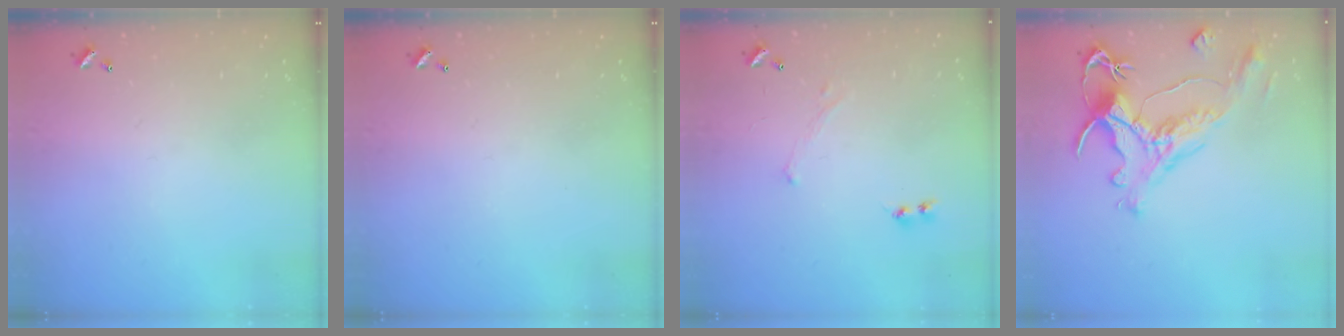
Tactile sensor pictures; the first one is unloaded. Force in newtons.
{"total": 0.0}
{"total": 0.7, "press": 0.7, "slide": 0.3}
{"total": 1.8, "press": 1.2, "slide": 1.3}